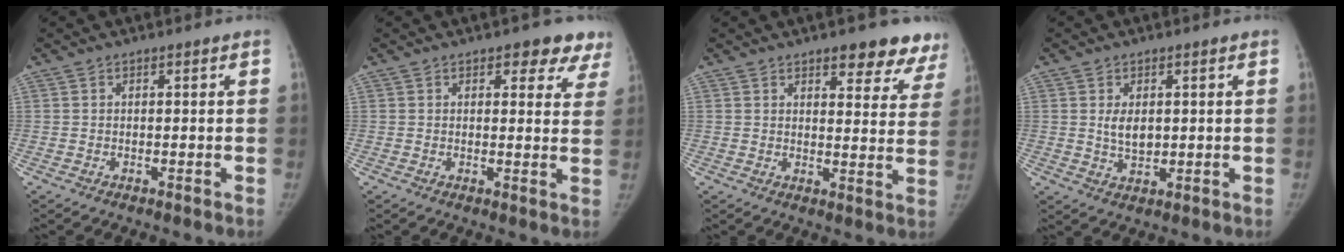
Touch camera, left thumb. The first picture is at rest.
{"total": 6.9, "force": [4.9, 3.5, 3.4], "torque": [0.008, -0.021, 0.045]}
{"total": 11.5, "force": [8.6, 4.5, 6.2], "torque": [-0.018, -0.040, 0.090]}
{"total": 4.6, "force": [1.1, 3.5, 2.9], "torque": [-0.026, -0.013, 0.029]}